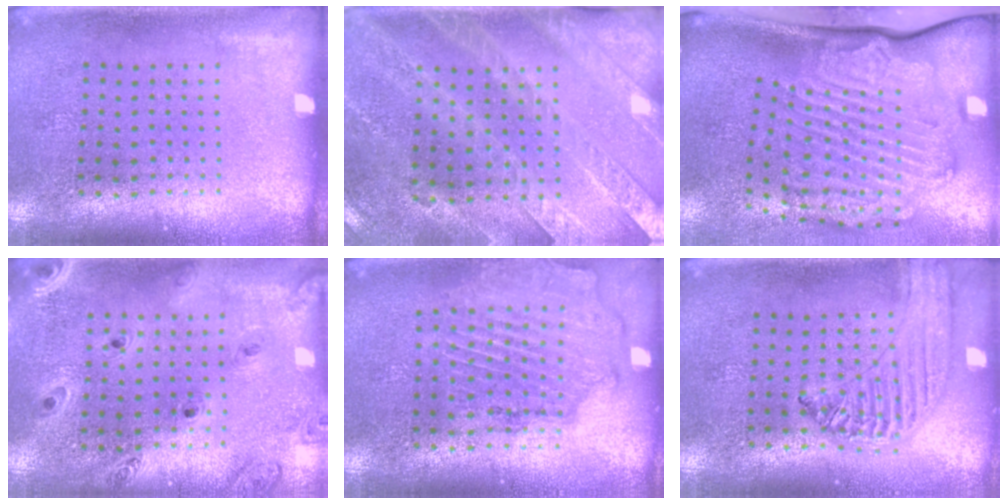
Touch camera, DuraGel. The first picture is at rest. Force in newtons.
{"total": 2.7, "press": 2.5, "slide": 1.0}
{"total": 3.6, "press": 2.4, "slide": 2.6}
{"total": 1.3, "press": 1.3, "slide": 0.1}
{"total": 1.8, "press": 1.7, "slide": 0.6}
{"total": 1.2, "press": 1.2, "slide": 0.1}